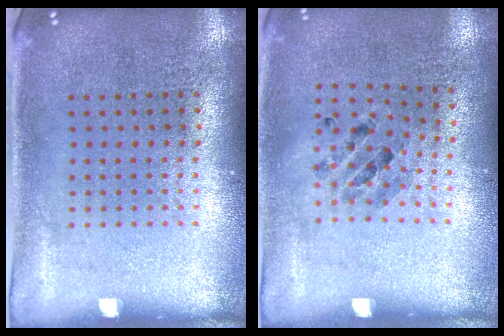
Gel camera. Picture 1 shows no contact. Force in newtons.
{"total": 0.9, "press": 0.8, "slide": 0.2}